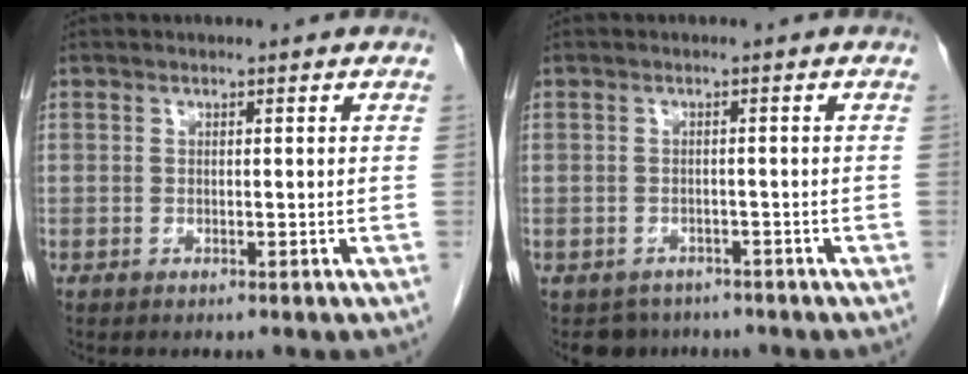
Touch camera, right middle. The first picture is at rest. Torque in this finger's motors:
{"motor_torque": [-0.02, 0.02, -0.04, -0.02]}